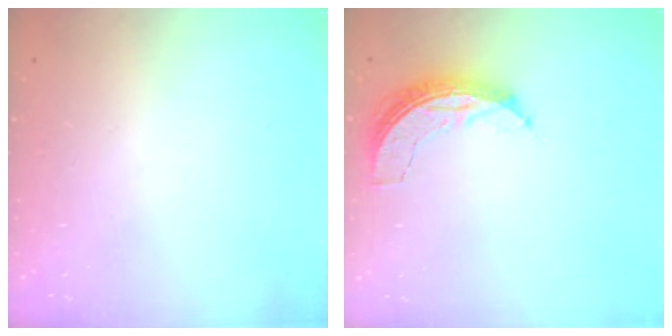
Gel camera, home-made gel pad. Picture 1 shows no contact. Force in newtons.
{"total": 6.8, "press": 6.8, "slide": 0.6}